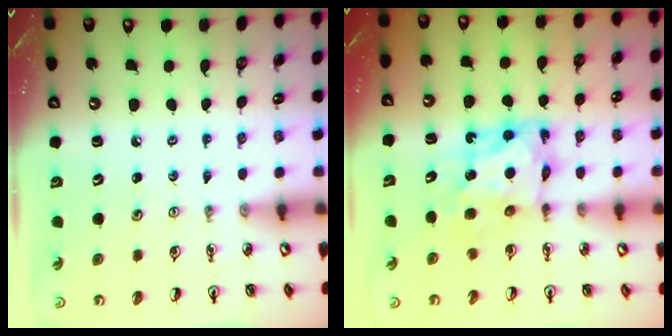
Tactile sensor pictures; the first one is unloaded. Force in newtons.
{"total": 8.0, "press": 7.9, "slide": 0.7}